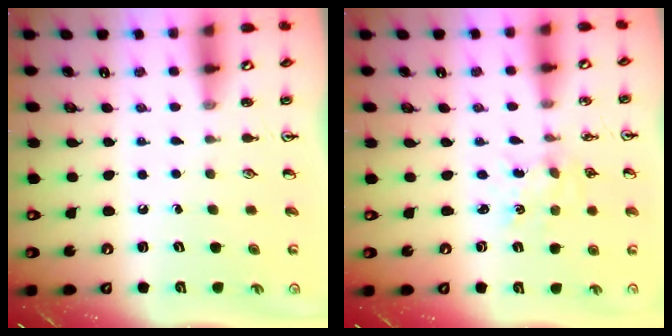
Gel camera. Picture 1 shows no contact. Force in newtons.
{"total": 1.6, "press": 1.6, "slide": 0.3}